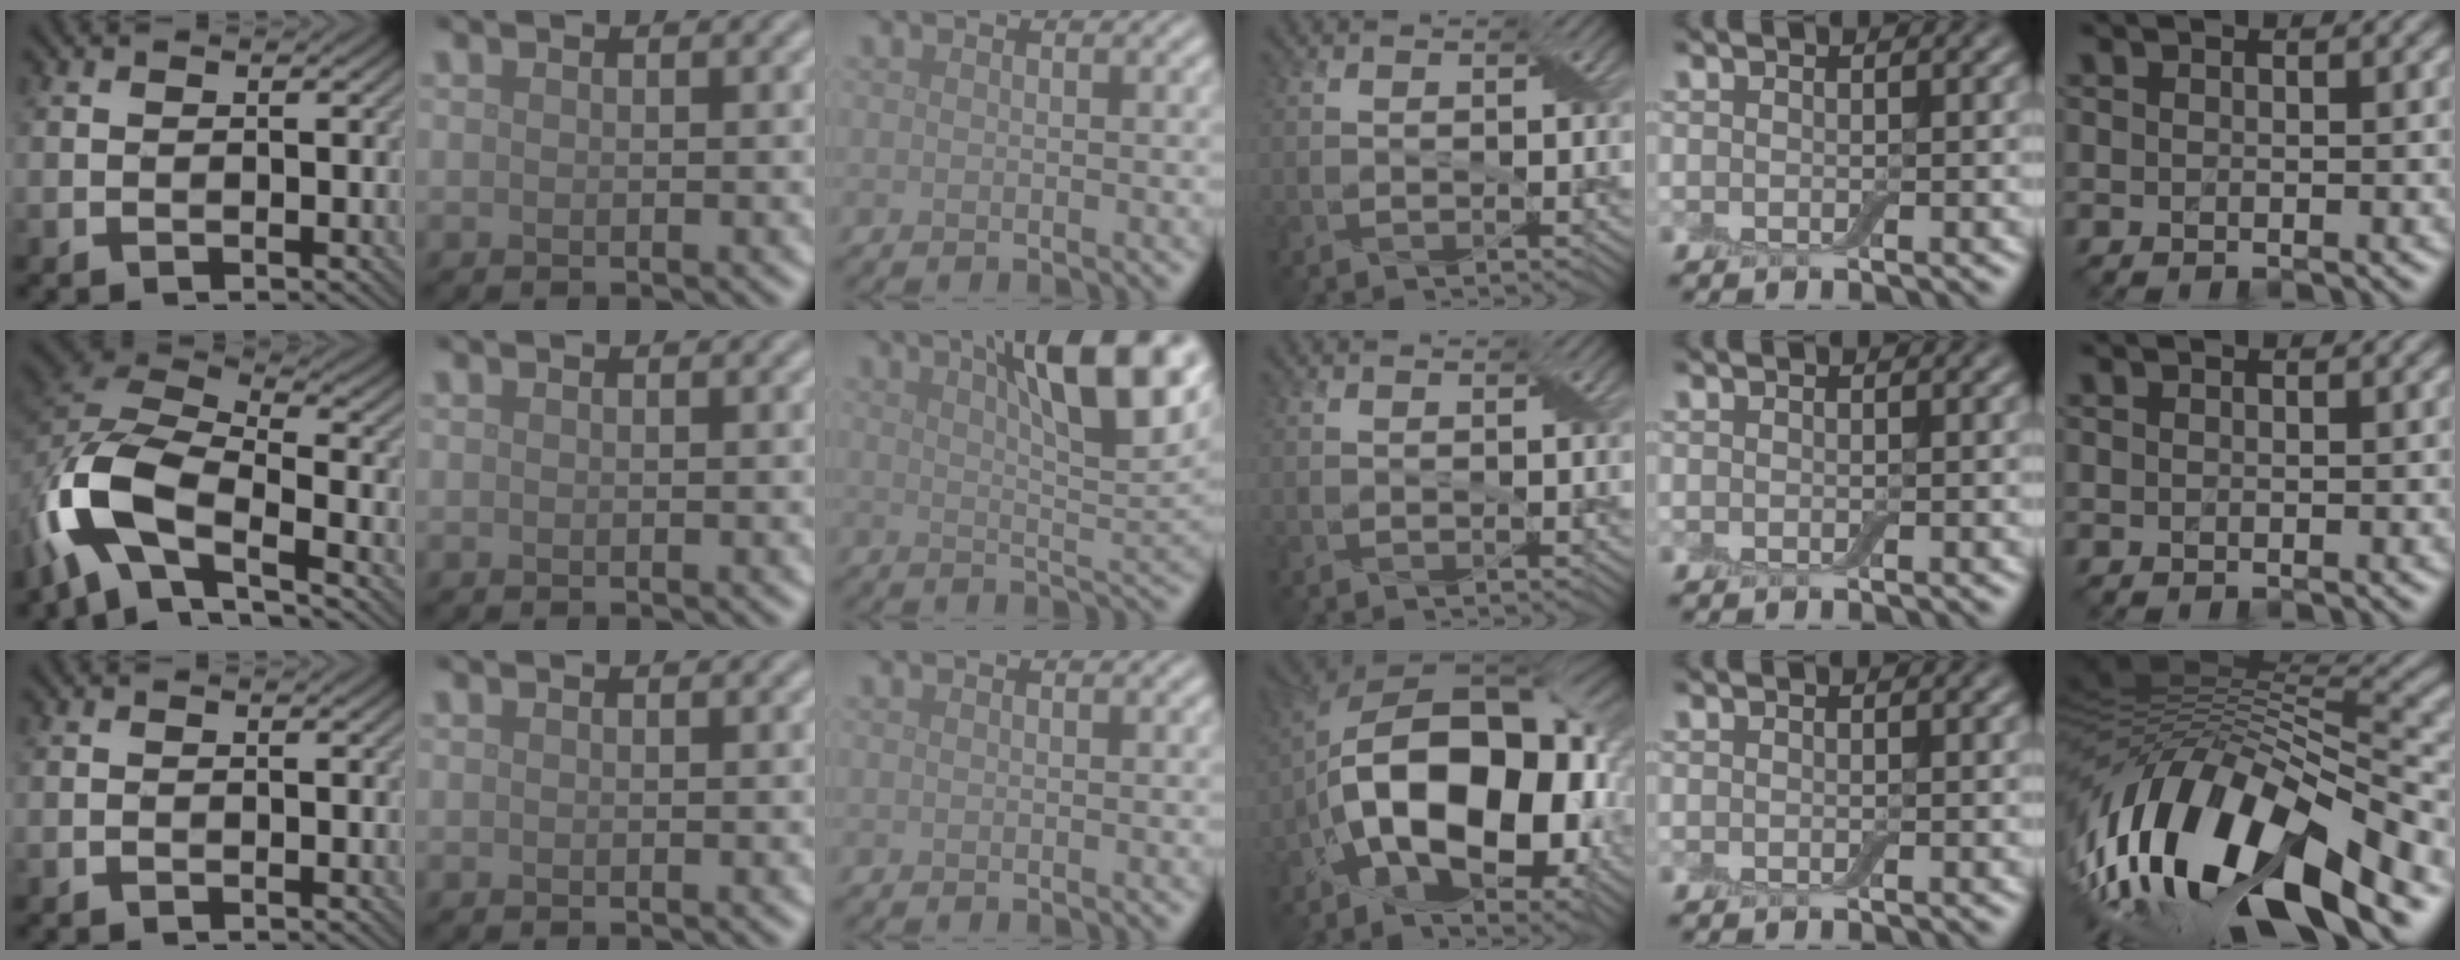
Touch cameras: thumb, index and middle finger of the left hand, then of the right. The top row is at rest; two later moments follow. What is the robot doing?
{"motion": "extract", "object": "airpods case & airpods"}